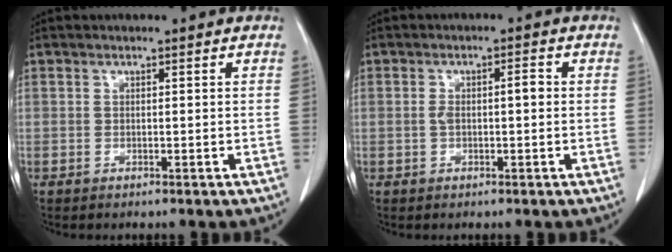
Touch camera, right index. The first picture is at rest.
{"total": 2.9, "force": [-0.1, 0.9, 2.7], "torque": [-0.057, 0.013, 0.004]}